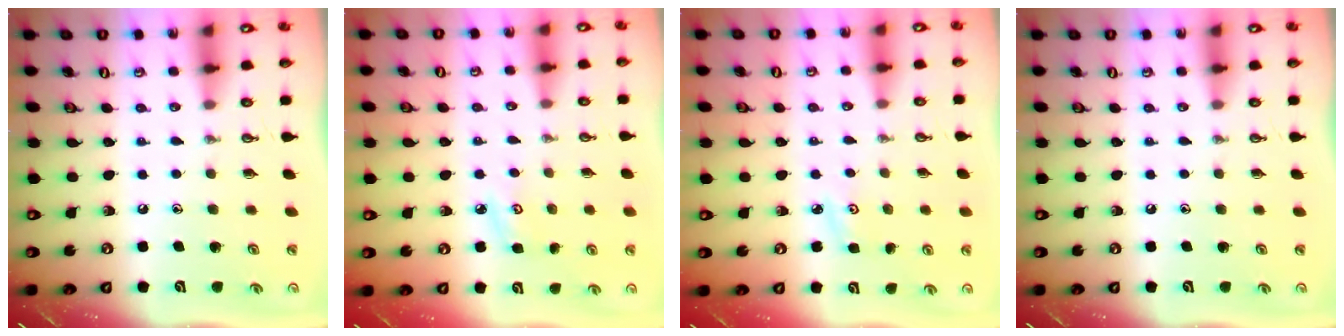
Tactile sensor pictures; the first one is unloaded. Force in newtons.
{"total": 4.2, "press": 4.1, "slide": 0.4}
{"total": 3.0, "press": 2.9, "slide": 0.4}
{"total": 0.0}